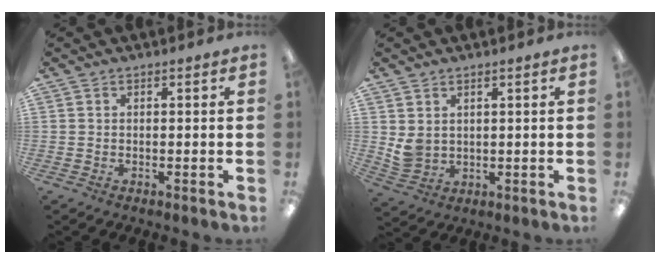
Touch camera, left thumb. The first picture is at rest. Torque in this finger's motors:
{"motor_torque": [0.46, 0.89, 0.48, -0.41, 0.01]}